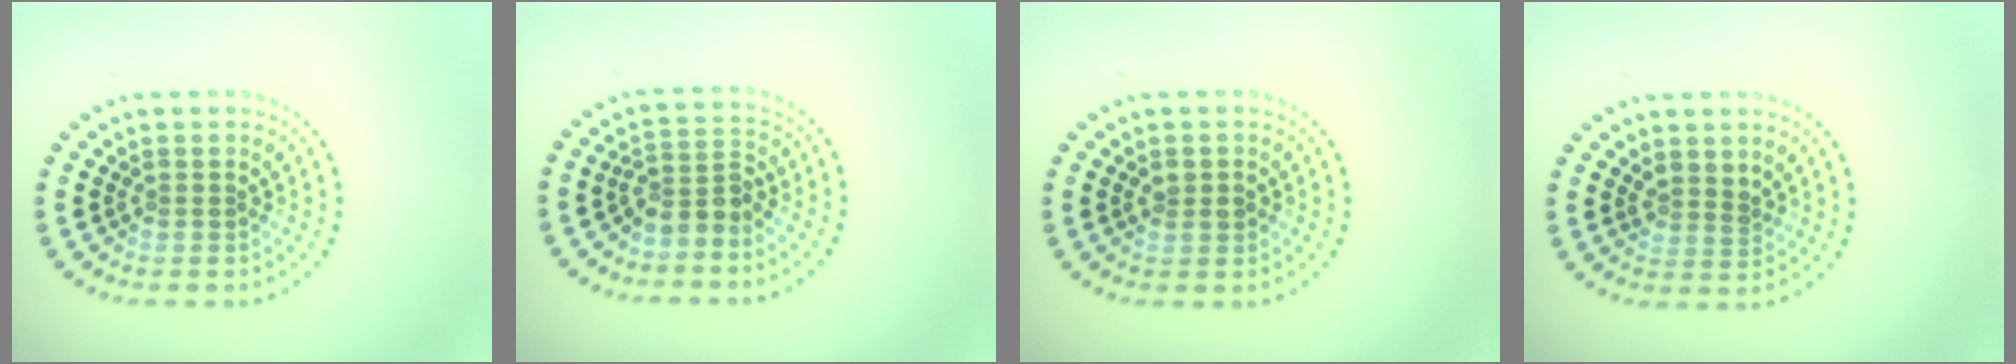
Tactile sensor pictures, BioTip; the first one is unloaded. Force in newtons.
{"total": 2.5, "press": 1.9, "slide": 1.7}
{"total": 1.3, "press": 1.3, "slide": 0.2}
{"total": 1.5, "press": 1.2, "slide": 0.8}